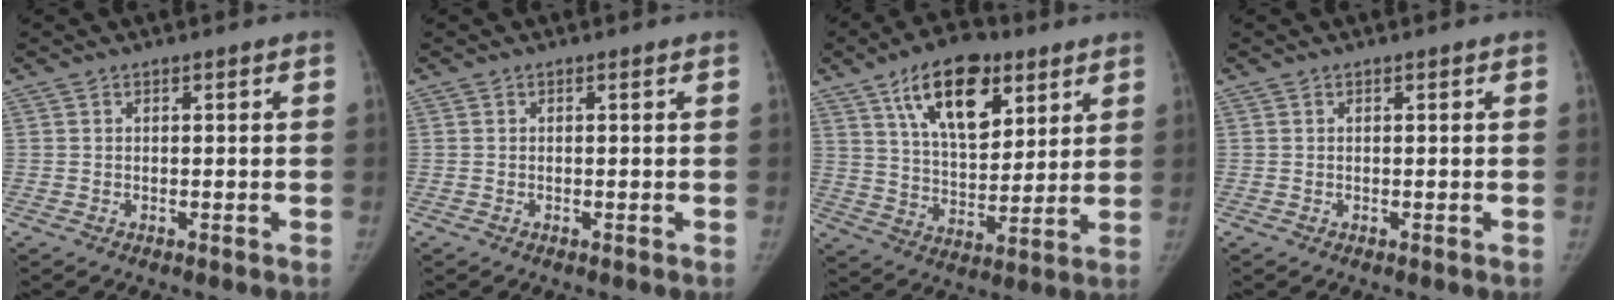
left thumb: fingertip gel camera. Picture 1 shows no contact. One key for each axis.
{"total": 0.0}
{"total": 17.3, "fx": 9.0, "fy": 8.9, "fz": 11.8, "tx": -0.144, "ty": -0.036, "tz": 0.155}
{"total": 0.0}